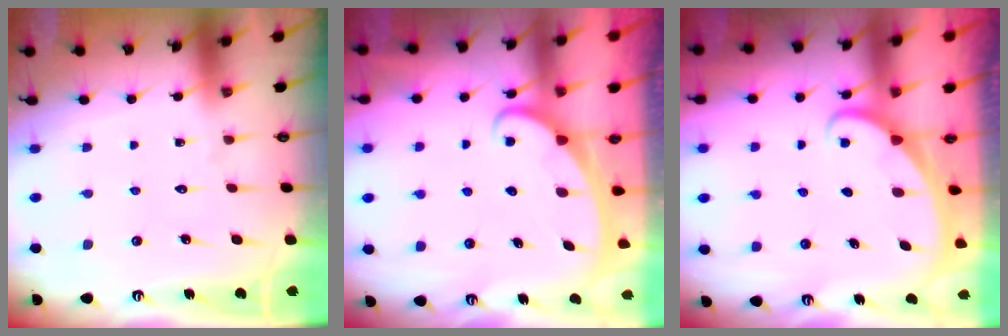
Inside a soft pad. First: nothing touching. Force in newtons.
{"total": 2.5, "press": 2.5, "slide": 0.3}
{"total": 1.8, "press": 1.8, "slide": 0.1}